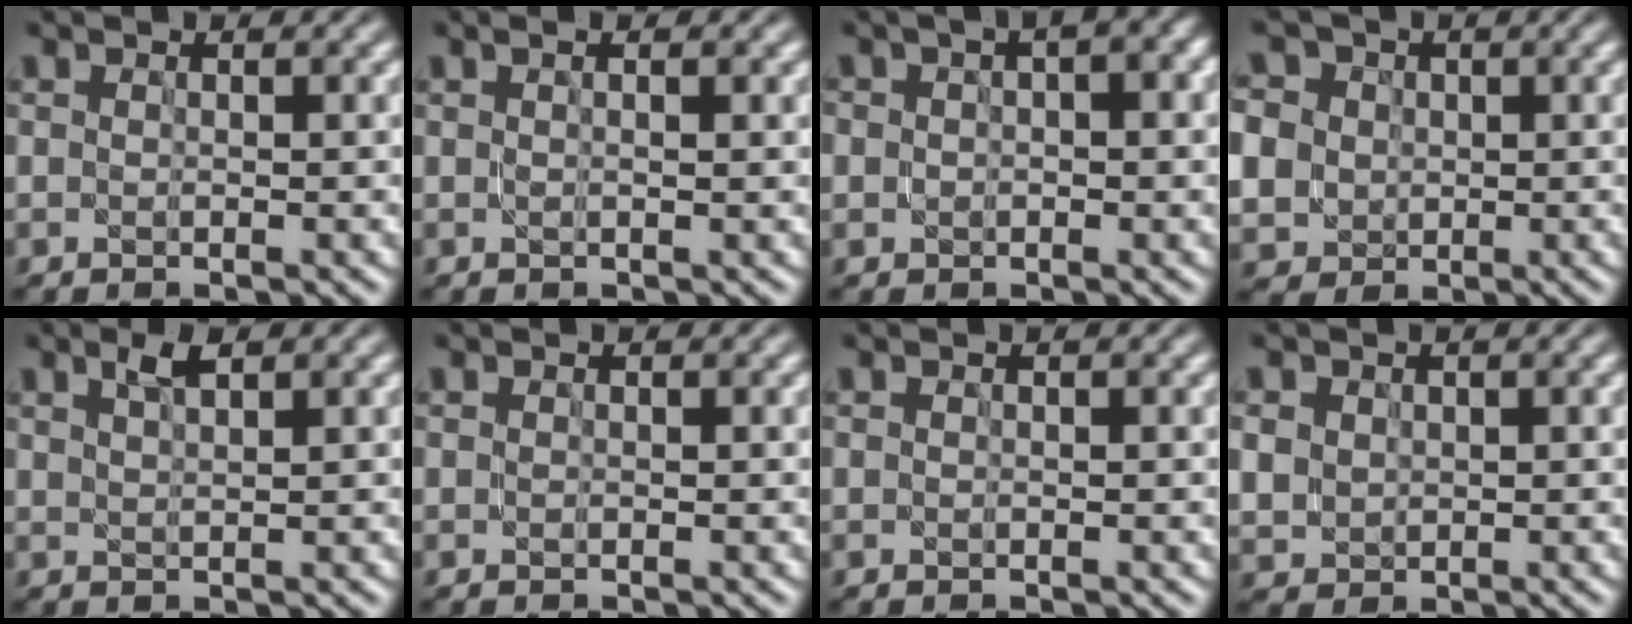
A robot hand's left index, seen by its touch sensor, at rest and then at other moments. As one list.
[{"total": 1.9, "force": [0.8, 0.7, 1.6], "torque": [-0.012, -0.005, -0.004]}, {"total": 3.9, "force": [0.8, 2.4, 2.9], "torque": [-0.034, 0.012, 0.008]}, {"total": 9.6, "force": [1.1, 8.7, 3.8], "torque": [-0.101, 0.018, 0.005]}, {"total": 1.7, "force": [1.2, 0.4, 1.1], "torque": [-0.022, 0.005, 0.021]}, {"total": 0.0}, {"total": 0.0}, {"total": 2.4, "force": [0.7, 2.2, 0.9], "torque": [-0.029, 0.000, 0.020]}]